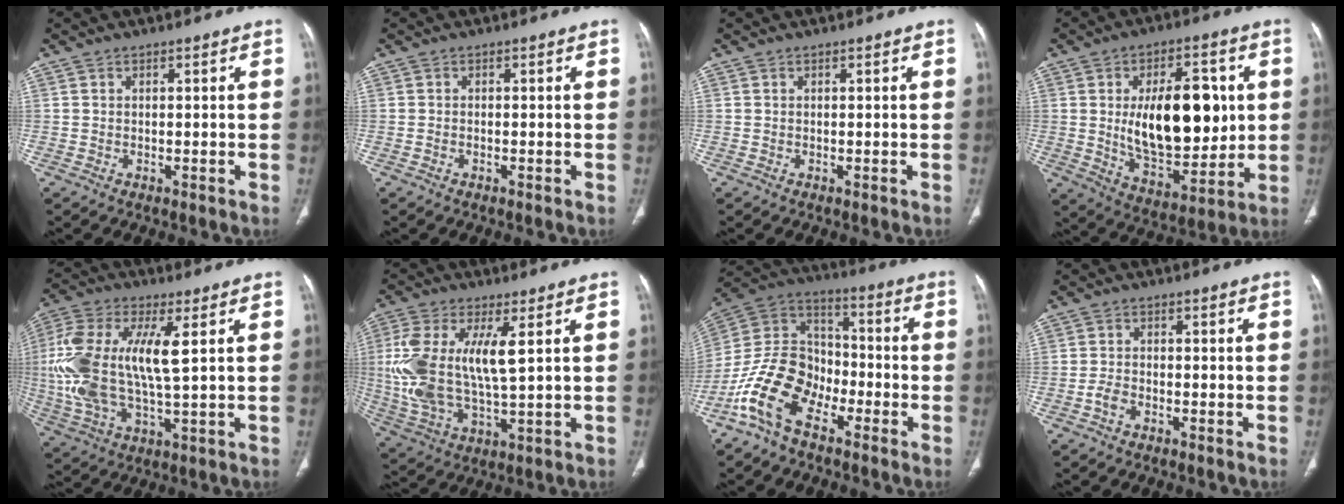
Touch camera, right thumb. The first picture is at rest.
{"total": 0.0}
{"total": 0.0}
{"total": 20.3, "force": [2.2, 10.7, 17.1], "torque": [-0.223, -0.015, 0.045]}
{"total": 18.0, "force": [2.7, 7.0, 16.4], "torque": [-0.372, 0.004, 0.049]}
{"total": 16.1, "force": [2.9, 6.5, 14.5], "torque": [-0.323, -0.009, 0.059]}
{"total": 15.1, "force": [-8.6, 9.0, 8.6], "torque": [-0.158, 0.065, -0.178]}
{"total": 2.2, "force": [-1.3, 1.2, 1.3], "torque": [-0.027, 0.011, -0.027]}